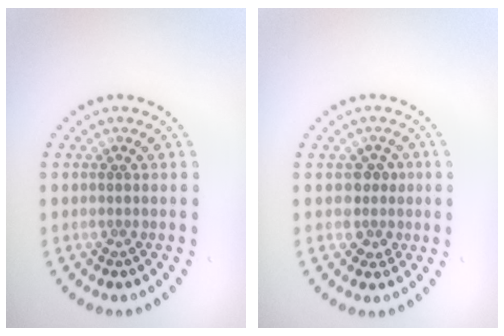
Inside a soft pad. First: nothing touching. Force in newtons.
{"total": 2.1, "press": 1.7, "slide": 1.2}